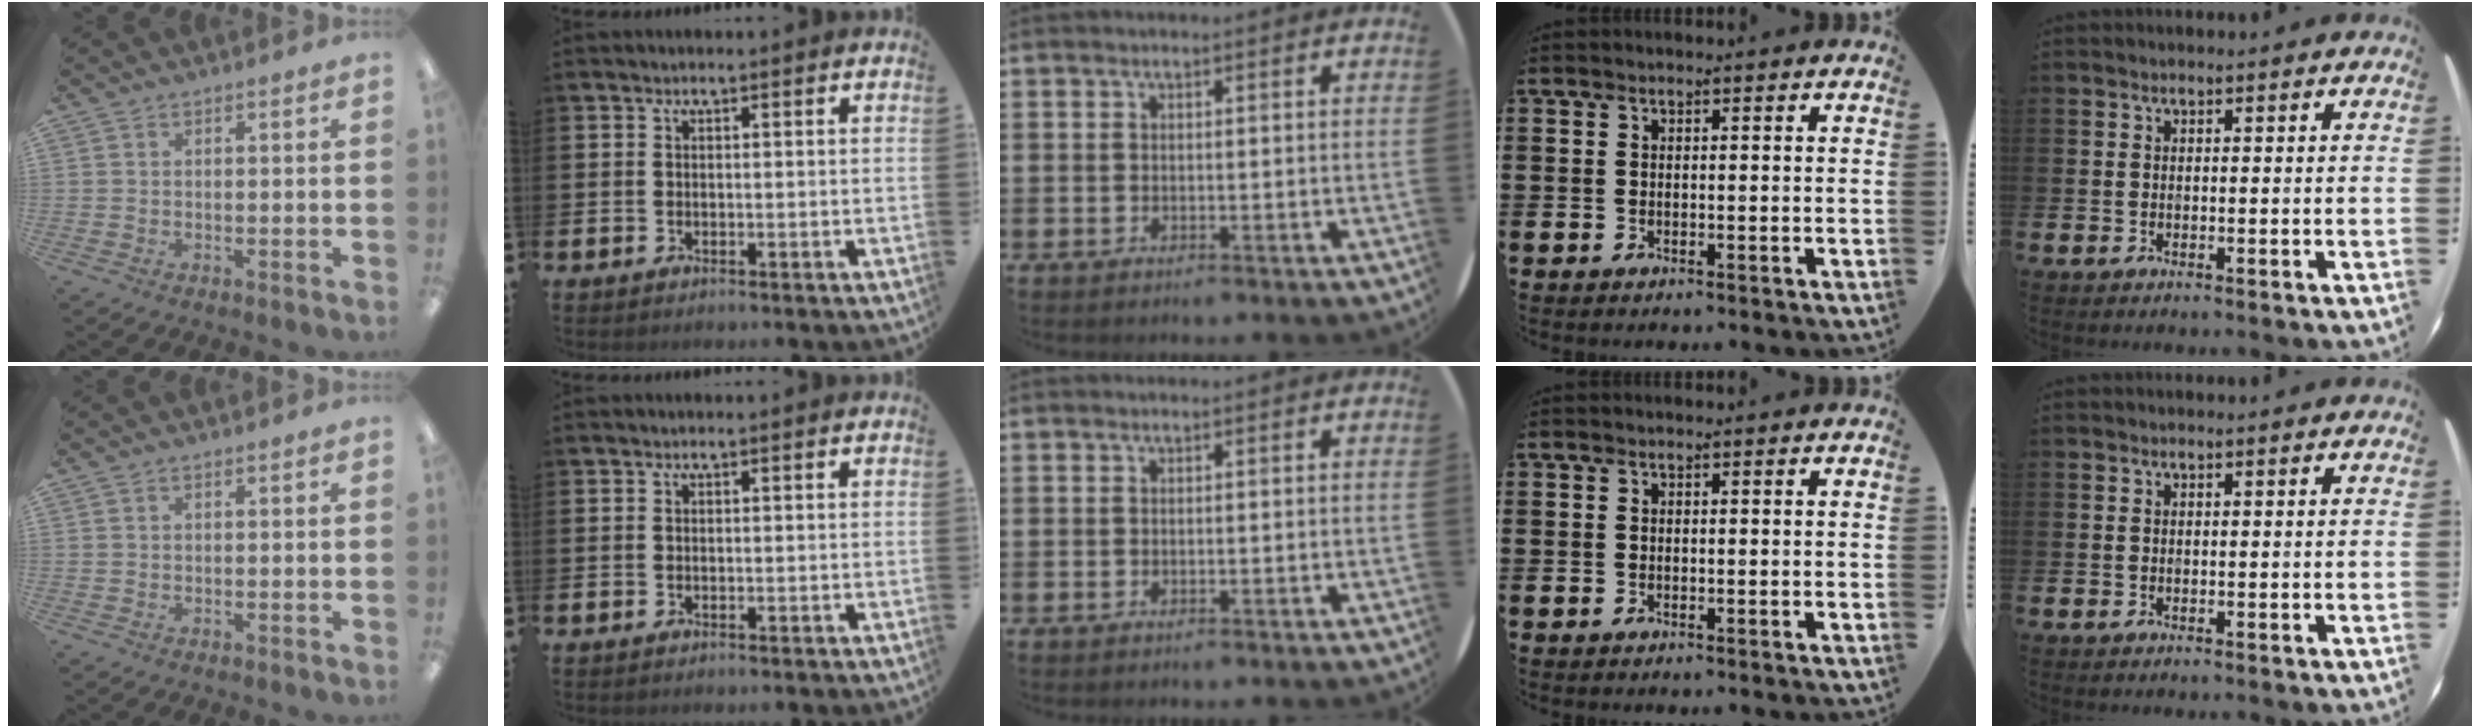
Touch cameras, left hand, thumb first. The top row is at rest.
{}